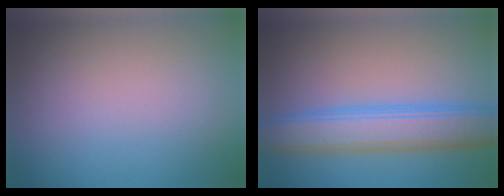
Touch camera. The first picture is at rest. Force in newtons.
{"total": 7.5, "press": 7.5, "slide": 0.1}